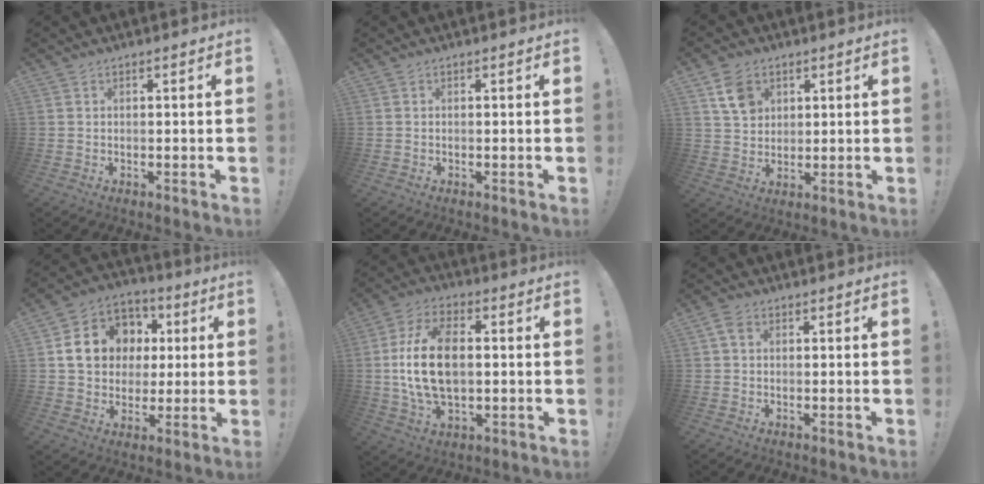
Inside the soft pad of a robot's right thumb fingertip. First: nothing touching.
{"total": 0.0}
{"total": 8.1, "force": [3.7, 6.3, 3.4], "torque": [-0.040, -0.013, 0.071]}
{"total": 15.3, "force": [2.8, 13.2, 7.1], "torque": [-0.089, 0.001, 0.070]}
{"total": 17.2, "force": [0.6, 10.7, 13.5], "torque": [-0.245, 0.001, 0.007]}
{"total": 3.0, "force": [0.8, 2.1, 2.0], "torque": [-0.038, 0.006, 0.015]}